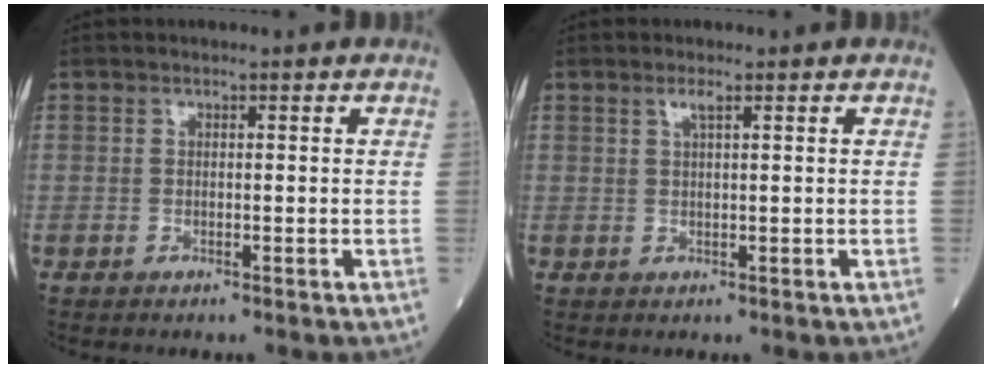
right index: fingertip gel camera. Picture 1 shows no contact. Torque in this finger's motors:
{"motor_torque": [0.07, 0.02, -0.01, 0.00]}